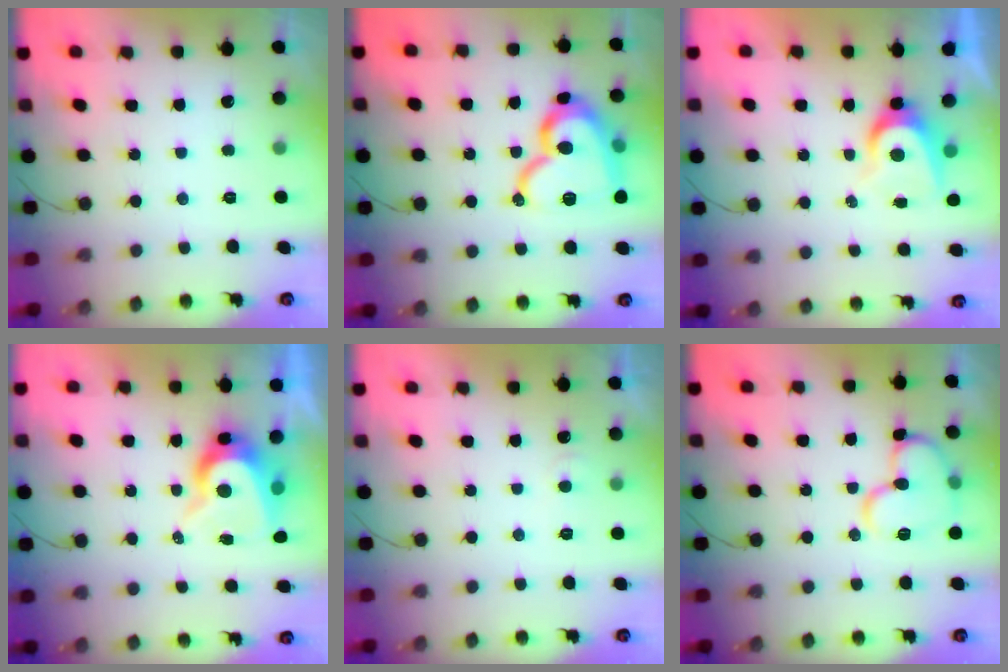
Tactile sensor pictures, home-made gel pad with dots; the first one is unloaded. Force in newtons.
{"total": 19.7, "press": 19.6, "slide": 1.7}
{"total": 6.3, "press": 6.3, "slide": 0.4}
{"total": 9.9, "press": 9.9, "slide": 0.6}
{"total": 3.7, "press": 3.7, "slide": 0.3}
{"total": 14.1, "press": 14.0, "slide": 1.8}